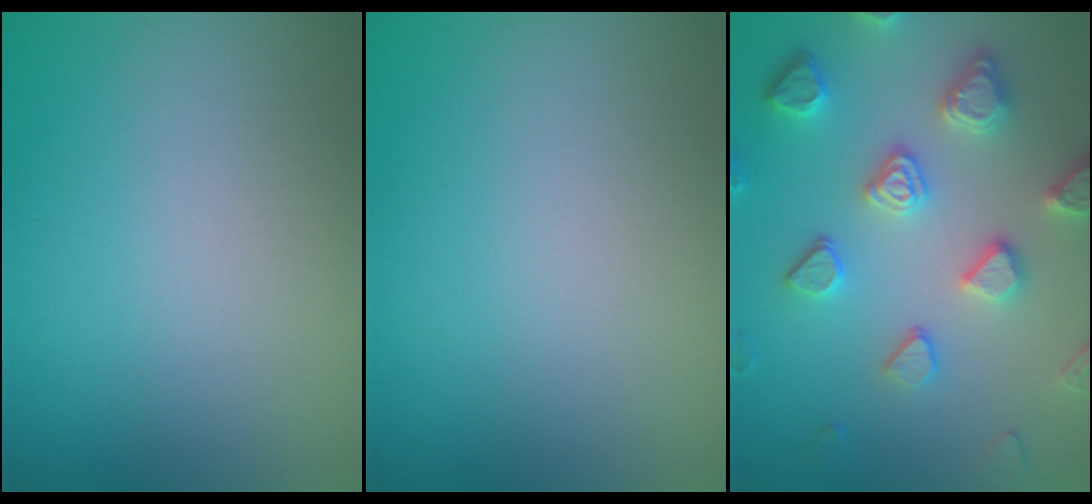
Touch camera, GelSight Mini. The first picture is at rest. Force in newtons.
{"total": 0.0}
{"total": 4.9, "press": 4.4, "slide": 2.3}